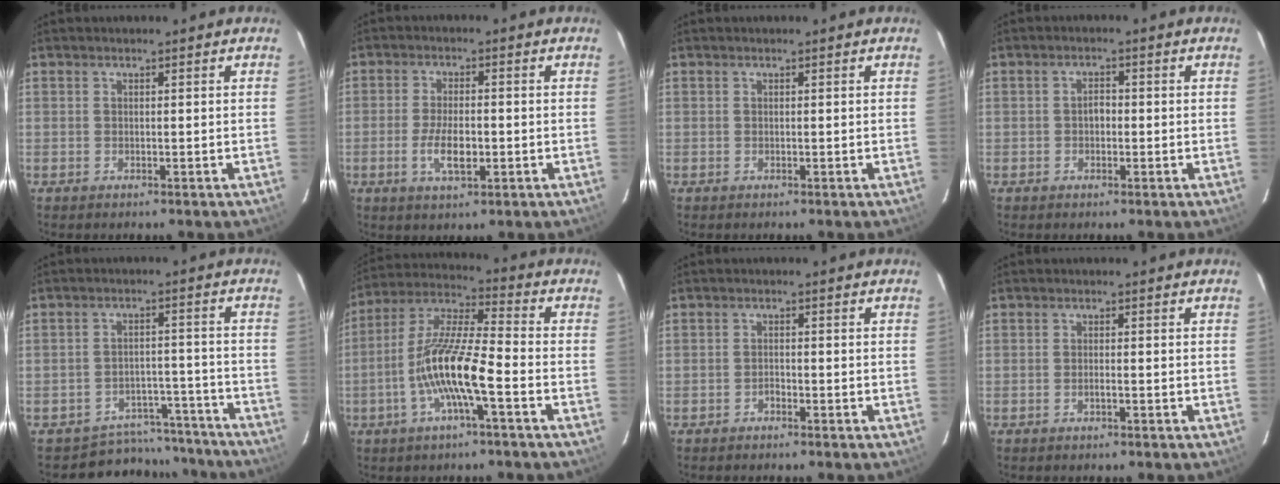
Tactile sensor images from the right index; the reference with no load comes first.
{"total": 5.8, "force": [-1.7, 2.1, 5.2], "torque": [-0.105, -0.007, -0.030]}
{"total": 0.0}
{"total": 1.9, "force": [-0.3, 1.3, 1.3], "torque": [-0.022, 0.007, -0.007]}
{"total": 12.2, "force": [-11.1, 5.1, 0.4], "torque": [-0.010, 0.050, -0.141]}
{"total": 12.8, "force": [-4.5, 1.8, 11.9], "torque": [-0.240, 0.000, -0.093]}
{"total": 1.0, "force": [-0.8, 0.5, 0.1], "torque": [-0.002, 0.001, -0.016]}
{"total": 0.8, "force": [-0.5, 0.1, 0.6], "torque": [-0.011, 0.000, -0.009]}